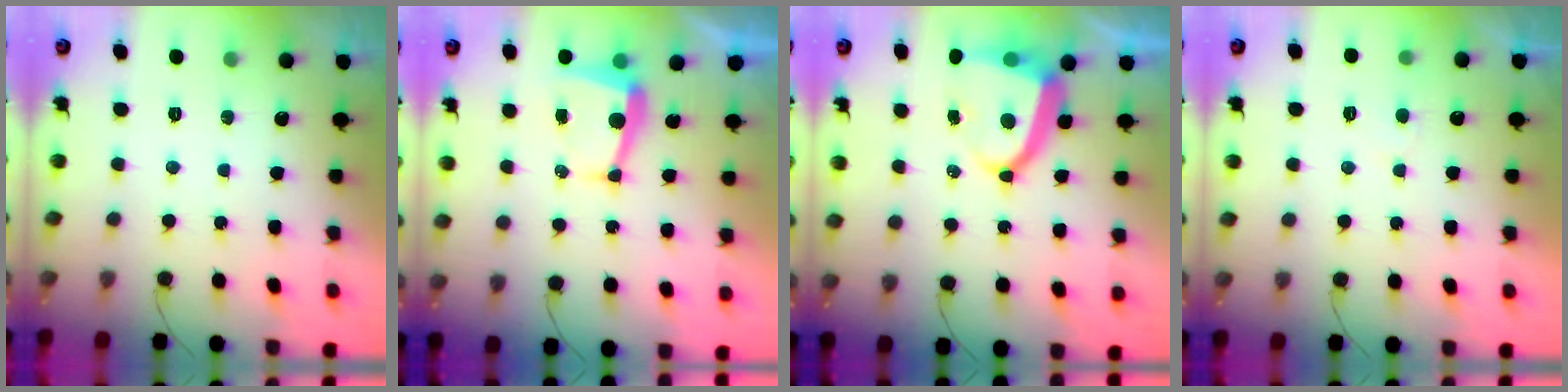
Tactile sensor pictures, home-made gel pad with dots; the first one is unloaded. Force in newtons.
{"total": 6.2, "press": 6.2, "slide": 0.4}
{"total": 11.4, "press": 11.3, "slide": 1.5}
{"total": 2.9, "press": 2.8, "slide": 0.3}